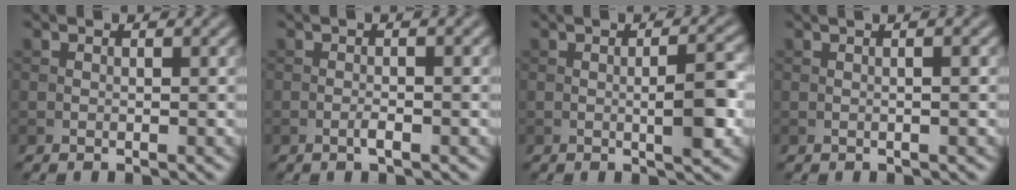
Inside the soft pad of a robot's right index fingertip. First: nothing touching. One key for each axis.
{"total": 1.6, "fx": -0.6, "fy": 0.2, "fz": 1.5, "tx": -0.027, "ty": 0.002, "tz": -0.015}
{"total": 4.1, "fx": -0.4, "fy": 0.8, "fz": 4.0, "tx": -0.064, "ty": 0.002, "tz": -0.006}
{"total": 3.0, "fx": 0.9, "fy": 1.4, "fz": 2.5, "tx": -0.008, "ty": 0.011, "tz": -0.014}